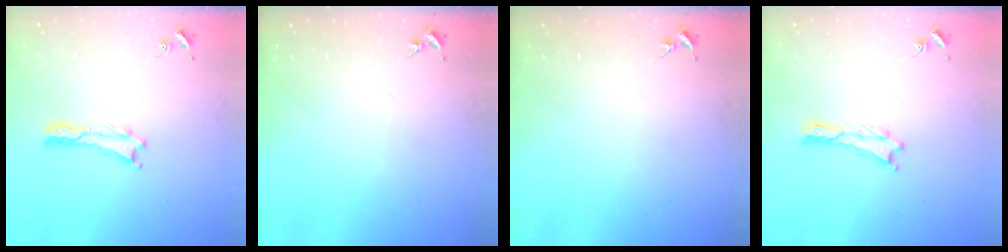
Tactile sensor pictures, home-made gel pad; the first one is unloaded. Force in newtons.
{"total": 0.0}
{"total": 0.0}
{"total": 0.0}